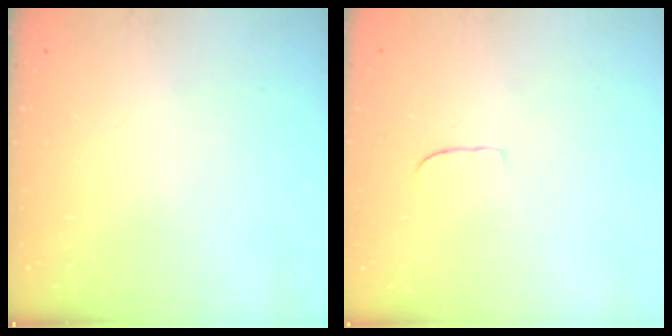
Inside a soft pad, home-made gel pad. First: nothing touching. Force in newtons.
{"total": 3.6, "press": 3.6, "slide": 0.2}